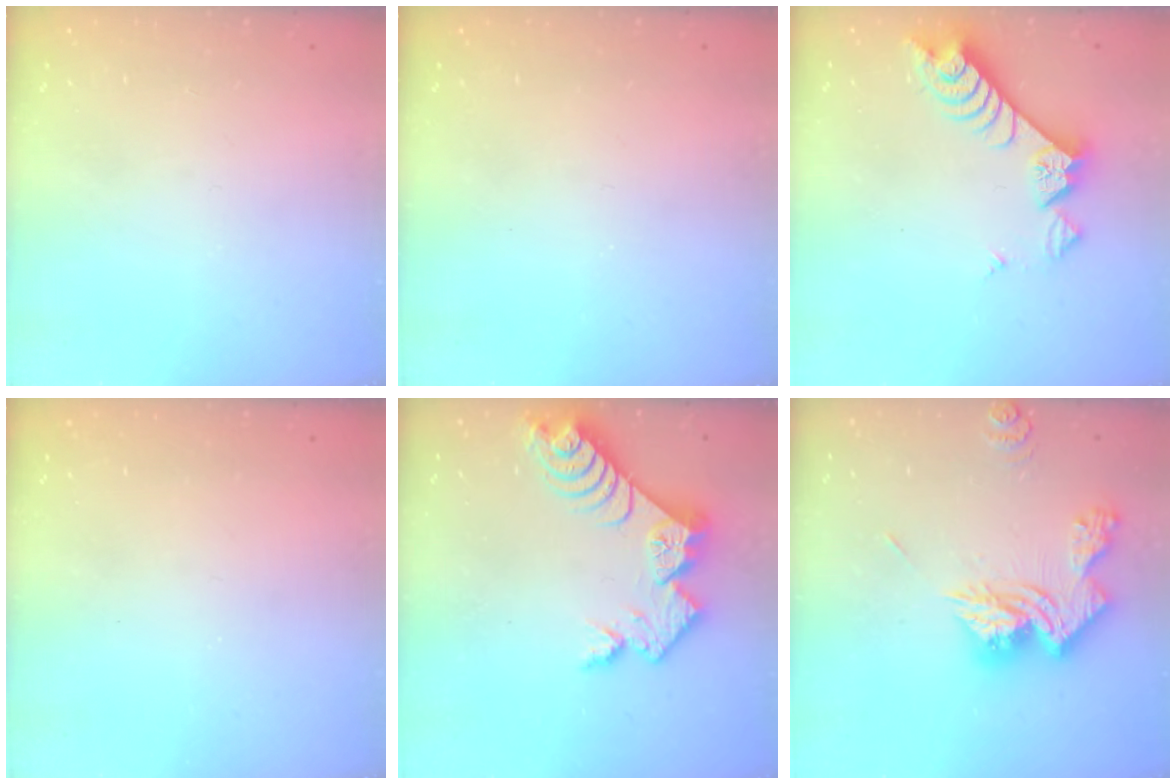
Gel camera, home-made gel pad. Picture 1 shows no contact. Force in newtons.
{"total": 0.0}
{"total": 8.0, "press": 7.9, "slide": 0.7}
{"total": 0.0}
{"total": 11.4, "press": 11.4, "slide": 0.8}
{"total": 15.9, "press": 15.9, "slide": 1.6}